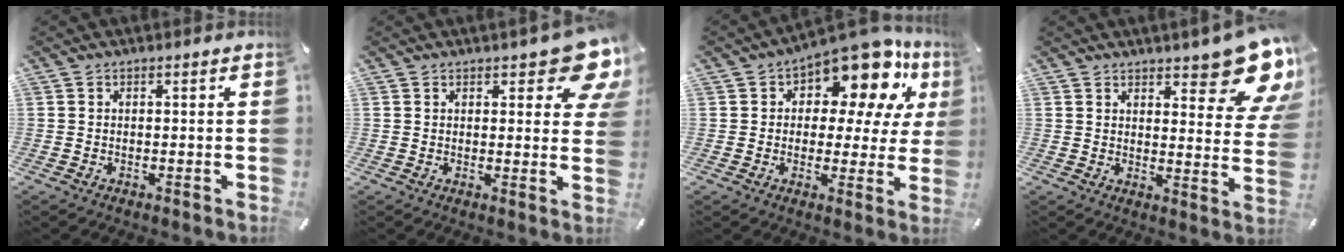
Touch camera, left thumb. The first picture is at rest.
{"total": 10.5, "force": [6.1, 4.3, 7.4], "torque": [-0.078, -0.040, 0.101]}
{"total": 15.3, "force": [9.9, 6.9, 9.4], "torque": [-0.142, -0.075, 0.168]}
{"total": 14.6, "force": [10.2, 5.2, 9.1], "torque": [-0.103, -0.086, 0.173]}